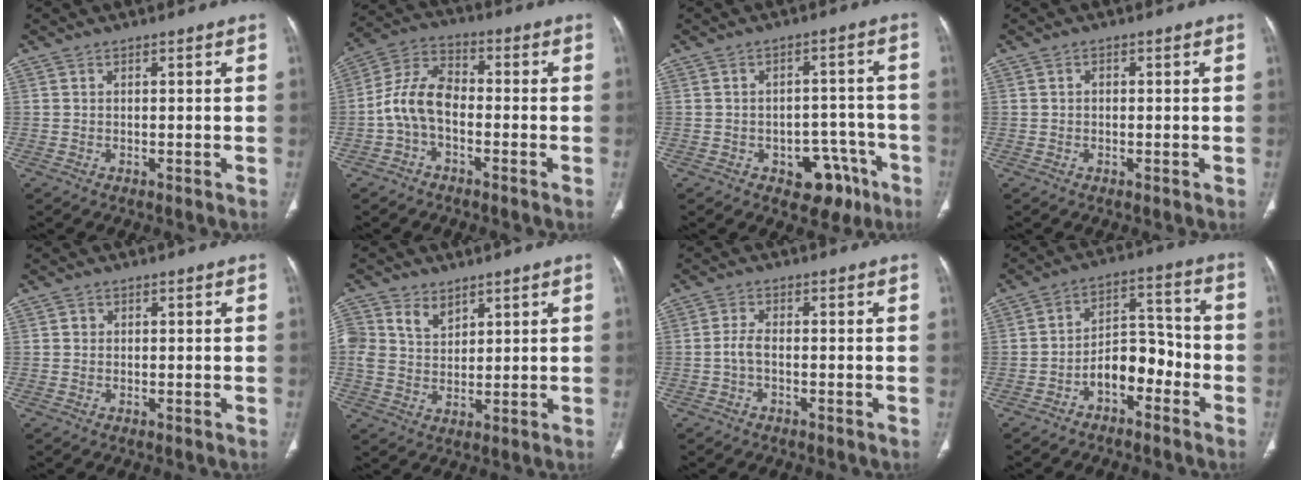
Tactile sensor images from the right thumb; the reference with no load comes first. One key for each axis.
{"total": 8.9, "fx": -2.2, "fy": 5.4, "fz": 6.8, "tx": -0.130, "ty": 0.036, "tz": -0.053}
{"total": 9.3, "fx": -4.8, "fy": 6.1, "fz": 5.1, "tx": -0.029, "ty": 0.042, "tz": -0.054}
{"total": 0.7, "fx": 0.0, "fy": 0.6, "fz": 0.4, "tx": 0.002, "ty": 0.002, "tz": -0.003}
{"total": 0.8, "fx": 0.1, "fy": 0.8, "fz": 0.2, "tx": 0.001, "ty": 0.002, "tz": 0.002}
{"total": 6.8, "fx": 3.6, "fy": 4.9, "fz": 3.0, "tx": -0.041, "ty": -0.015, "tz": 0.074}
{"total": 2.2, "fx": -0.7, "fy": 0.9, "fz": 1.9, "tx": -0.043, "ty": 0.004, "tz": -0.018}
{"total": 8.8, "fx": -4.1, "fy": 5.2, "fz": 5.8, "tx": -0.065, "ty": 0.058, "tz": -0.072}